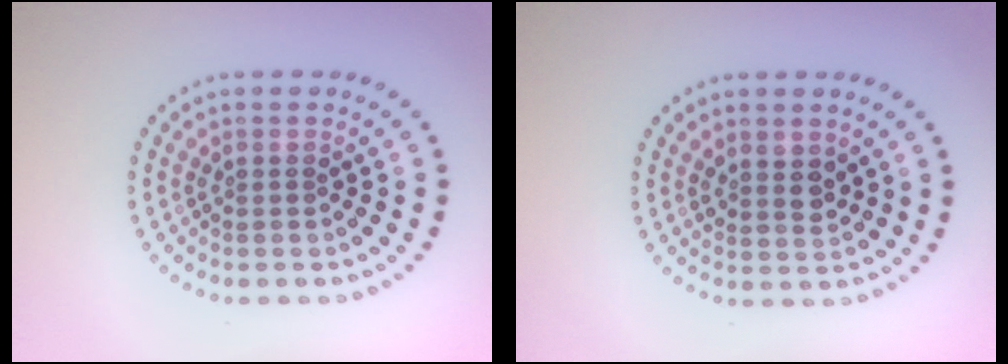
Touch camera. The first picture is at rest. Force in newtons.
{"total": 1.8, "press": 1.6, "slide": 0.9}